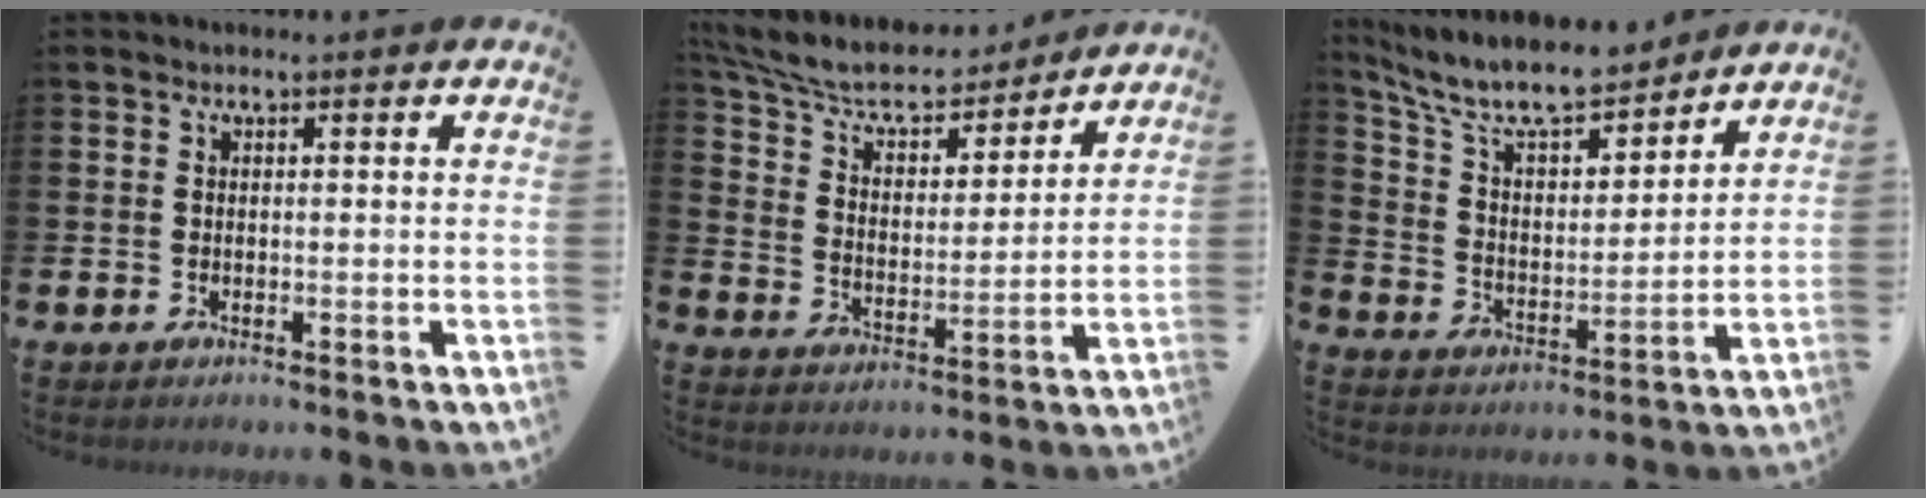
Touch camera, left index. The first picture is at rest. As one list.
[{"total": 8.0, "force": [7.2, 2.4, 2.4], "torque": [-0.091, -0.050, 0.125]}, {"total": 9.8, "force": [8.8, 2.4, 3.6], "torque": [-0.103, -0.058, 0.154]}]